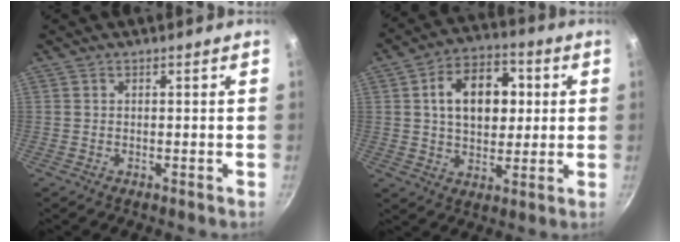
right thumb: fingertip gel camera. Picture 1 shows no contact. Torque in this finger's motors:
{"motor_torque": [-0.54, 0.78, 0.70, -0.07, 0.06]}